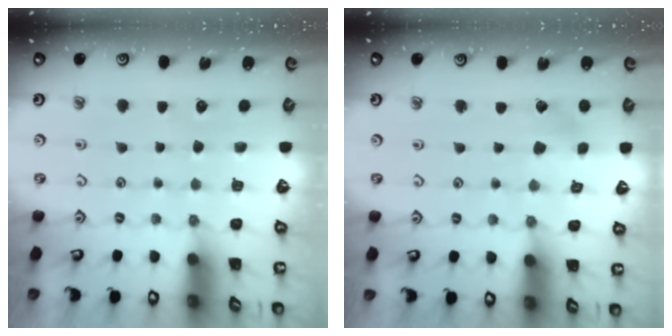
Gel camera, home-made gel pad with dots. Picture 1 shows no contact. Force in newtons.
{"total": 2.1, "press": 2.1, "slide": 0.1}